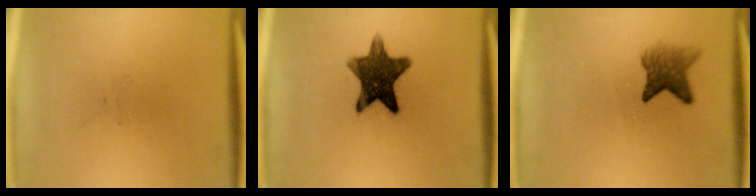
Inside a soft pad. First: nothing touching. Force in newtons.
{"total": 12.2}
{"total": 4.4}